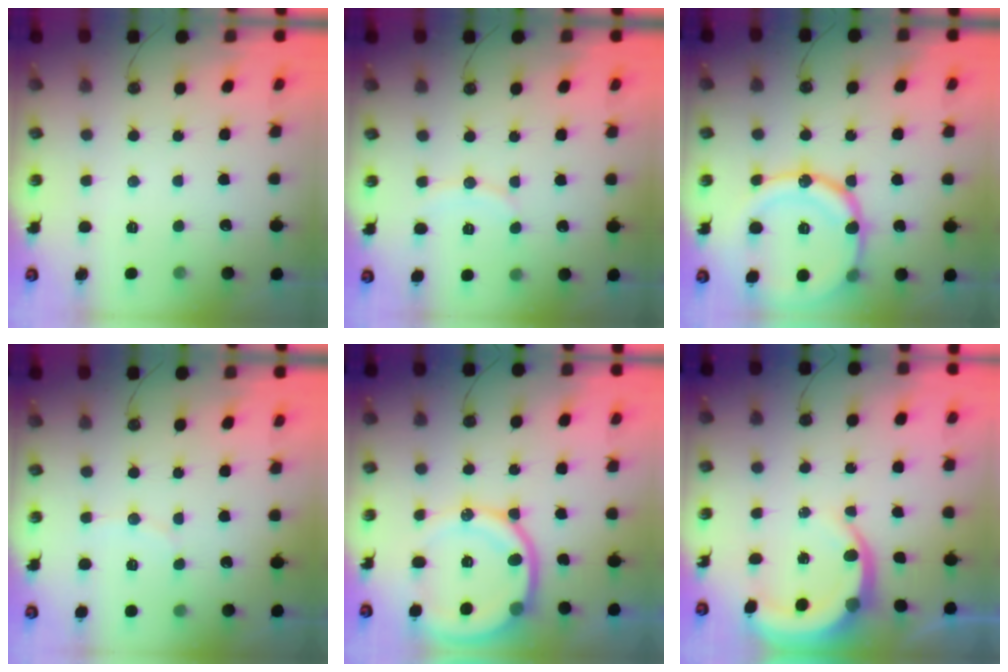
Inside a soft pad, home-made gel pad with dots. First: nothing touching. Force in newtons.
{"total": 5.6, "press": 5.6, "slide": 0.6}
{"total": 21.3, "press": 21.0, "slide": 3.8}
{"total": 4.6, "press": 4.5, "slide": 0.9}
{"total": 15.9, "press": 15.8, "slide": 1.7}
{"total": 6.9, "press": 6.9, "slide": 0.8}